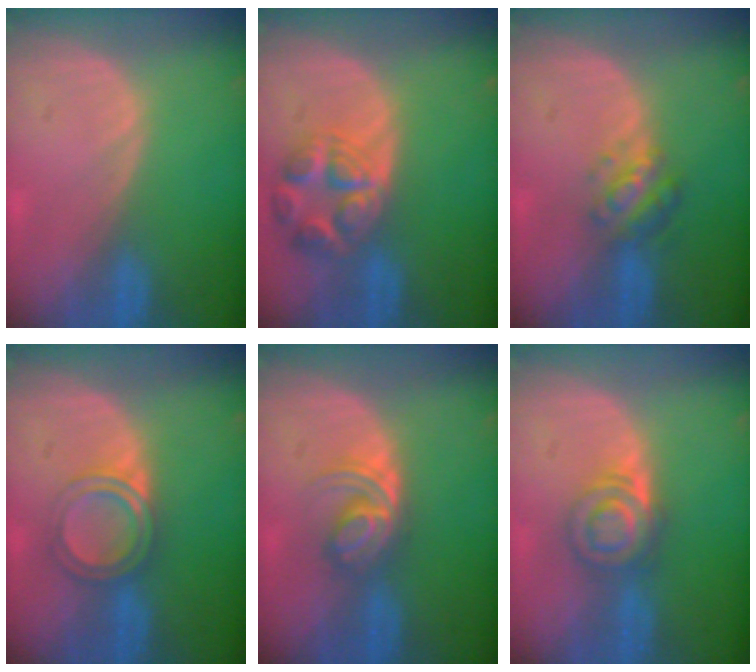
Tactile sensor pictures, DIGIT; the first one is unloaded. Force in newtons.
{"total": 7.9, "press": 7.0, "slide": 3.6}
{"total": 4.9, "press": 4.4, "slide": 2.0}
{"total": 4.7, "press": 4.5, "slide": 1.3}
{"total": 6.0, "press": 5.0, "slide": 3.2}
{"total": 6.2, "press": 5.5, "slide": 2.8}